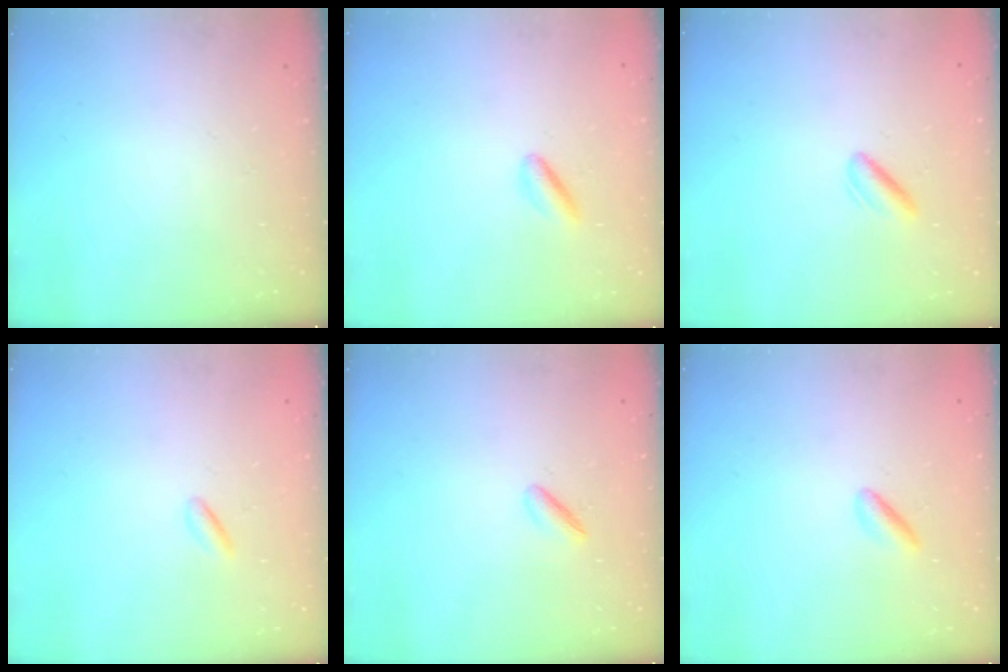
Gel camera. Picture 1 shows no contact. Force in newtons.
{"total": 3.0, "press": 2.9, "slide": 0.6}
{"total": 2.1, "press": 1.9, "slide": 1.0}
{"total": 0.9, "press": 0.7, "slide": 0.5}
{"total": 2.9, "press": 2.7, "slide": 0.9}
{"total": 1.5, "press": 1.3, "slide": 0.8}